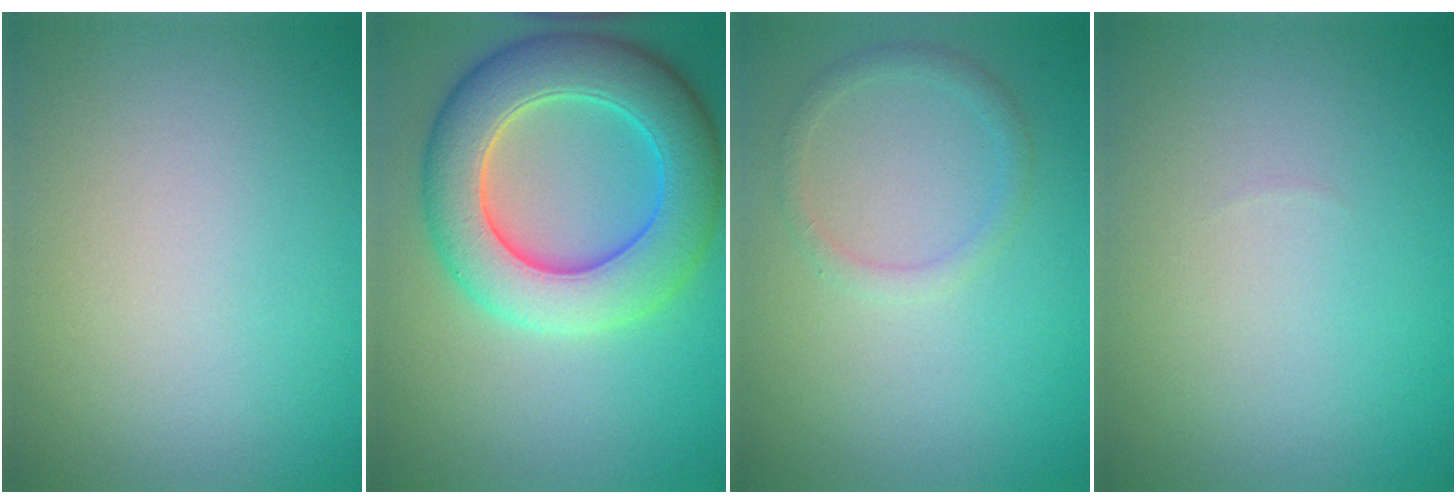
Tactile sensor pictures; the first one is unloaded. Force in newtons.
{"total": 9.0, "press": 9.0, "slide": 0.5}
{"total": 1.4, "press": 1.4, "slide": 0.2}
{"total": 0.0}